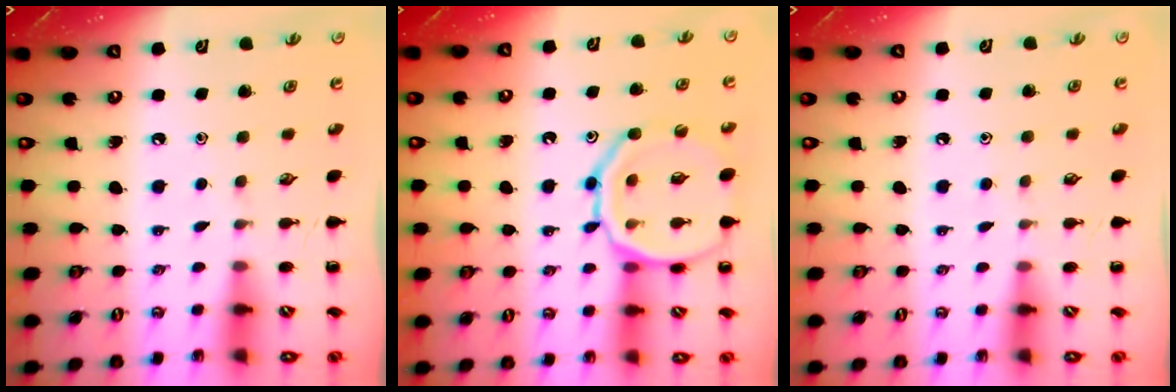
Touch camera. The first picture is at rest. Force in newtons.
{"total": 16.7, "press": 16.6, "slide": 1.9}
{"total": 5.1, "press": 4.8, "slide": 1.8}